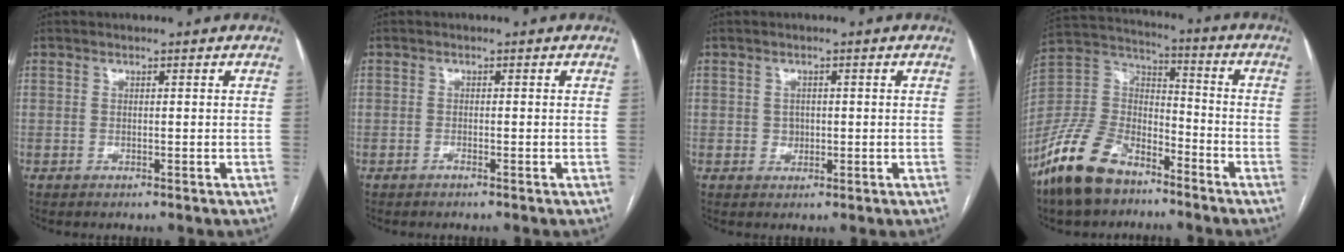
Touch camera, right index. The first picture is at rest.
{"total": 0.6, "force": [-0.5, -0.1, 0.3], "torque": [-0.007, 0.000, -0.010]}
{"total": 1.5, "force": [-0.1, 1.3, 0.6], "torque": [-0.009, 0.003, 0.001]}
{"total": 14.9, "force": [-10.7, 7.0, 7.8], "torque": [-0.176, 0.013, -0.210]}